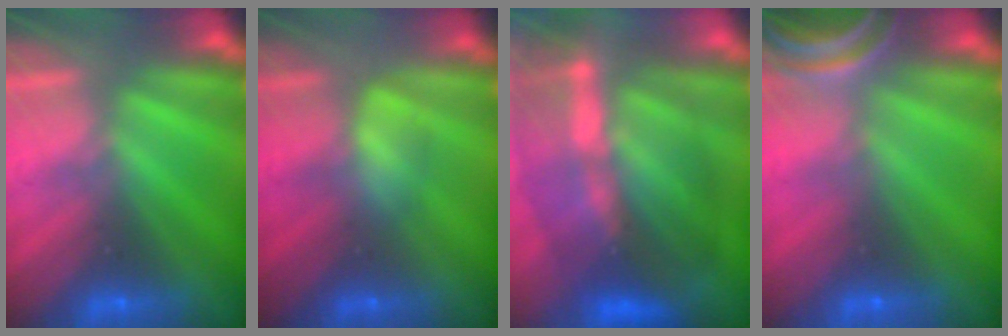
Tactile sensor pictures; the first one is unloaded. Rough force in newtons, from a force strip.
{"total": 2.6}
{"total": 10.4}
{"total": 5.5}